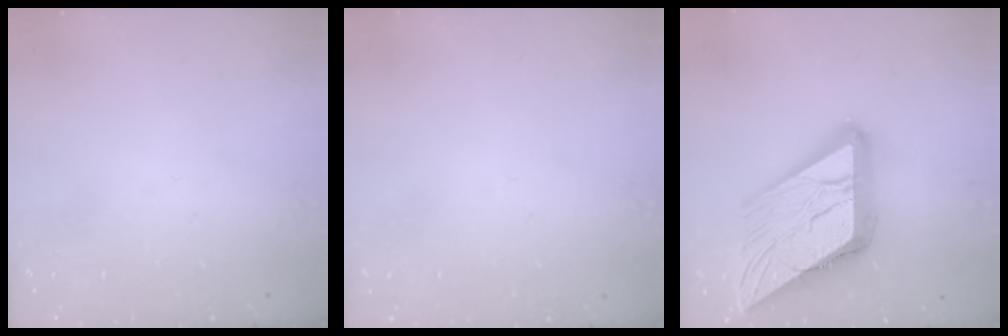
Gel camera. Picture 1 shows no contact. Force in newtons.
{"total": 2.7, "press": 2.7, "slide": 0.3}
{"total": 24.2, "press": 24.1, "slide": 2.8}